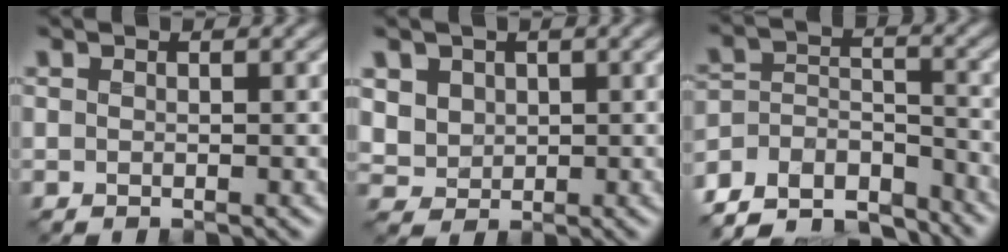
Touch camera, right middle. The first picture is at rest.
{"total": 3.7, "force": [1.6, 3.0, 1.4], "torque": [-0.052, 0.005, 0.039]}
{"total": 9.6, "force": [-8.5, 3.6, 2.5], "torque": [-0.039, 0.016, -0.138]}